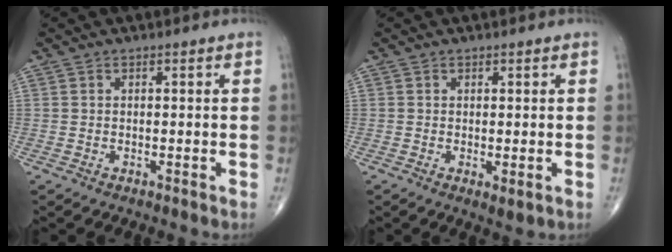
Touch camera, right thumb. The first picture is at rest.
{"total": 1.7, "force": [-0.2, 0.7, 1.5], "torque": [-0.027, -0.008, -0.001]}